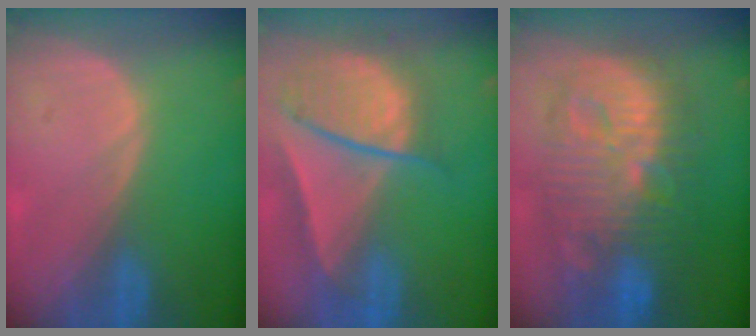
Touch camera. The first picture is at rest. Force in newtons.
{"total": 9.4, "press": 8.1, "slide": 4.8}
{"total": 13.1, "press": 13.1, "slide": 1.3}